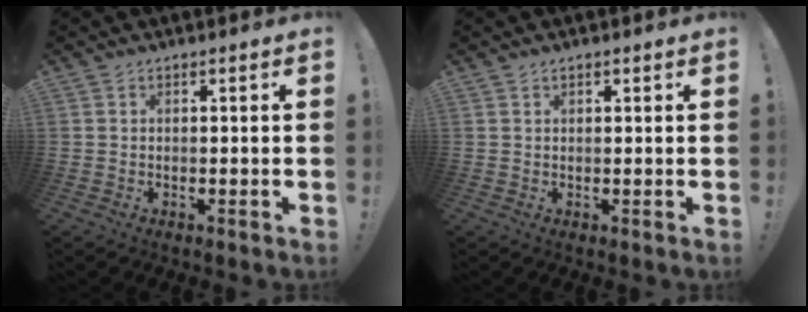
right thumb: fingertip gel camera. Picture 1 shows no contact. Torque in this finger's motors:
{"motor_torque": [-0.21, -0.42, -0.18, 0.06, 0.04]}